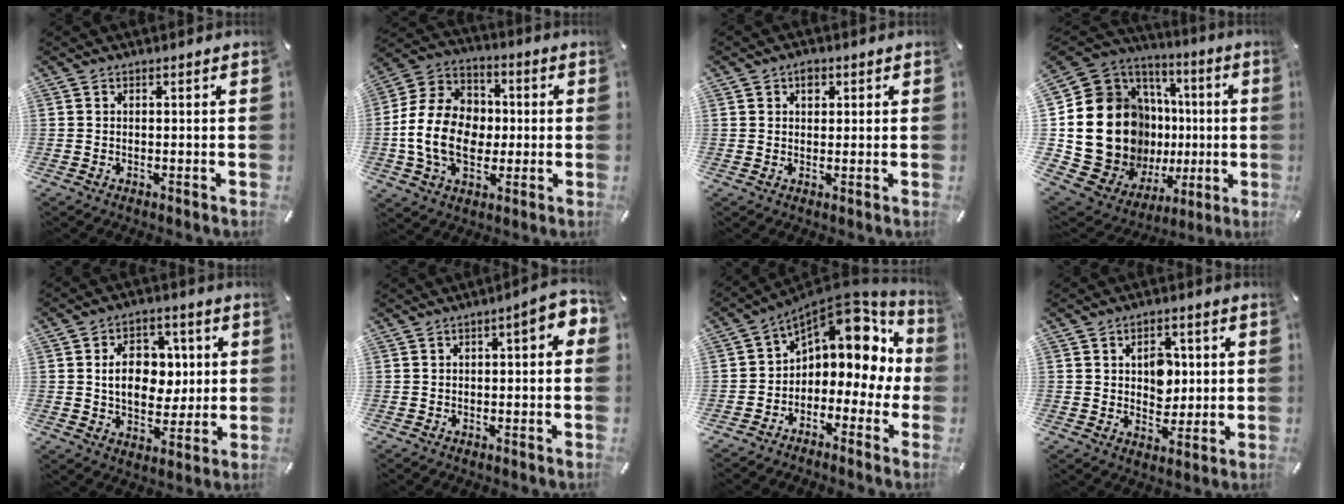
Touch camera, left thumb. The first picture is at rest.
{"total": 15.6, "force": [-1.9, 12.1, 9.7], "torque": [-0.221, 0.019, -0.032]}
{"total": 2.4, "force": [0.9, 1.9, 1.2], "torque": [-0.002, -0.005, 0.010]}
{"total": 22.5, "force": [-1.5, 17.8, 13.7], "torque": [-0.226, -0.034, 0.020]}
{"total": 12.1, "force": [1.5, 9.3, 7.6], "torque": [-0.117, 0.007, 0.028]}
{"total": 5.5, "force": [0.3, 2.3, 5.0], "torque": [-0.058, -0.001, -0.001]}
{"total": 11.8, "force": [6.2, 6.7, 7.4], "torque": [-0.112, -0.055, 0.103]}
{"total": 7.2, "force": [1.0, 5.9, 4.0], "torque": [-0.039, -0.003, 0.011]}